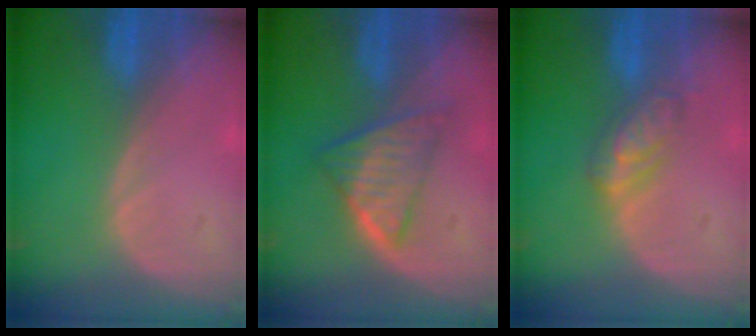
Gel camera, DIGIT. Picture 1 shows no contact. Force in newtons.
{"total": 5.9, "press": 5.7, "slide": 1.8}
{"total": 4.7, "press": 4.5, "slide": 1.3}